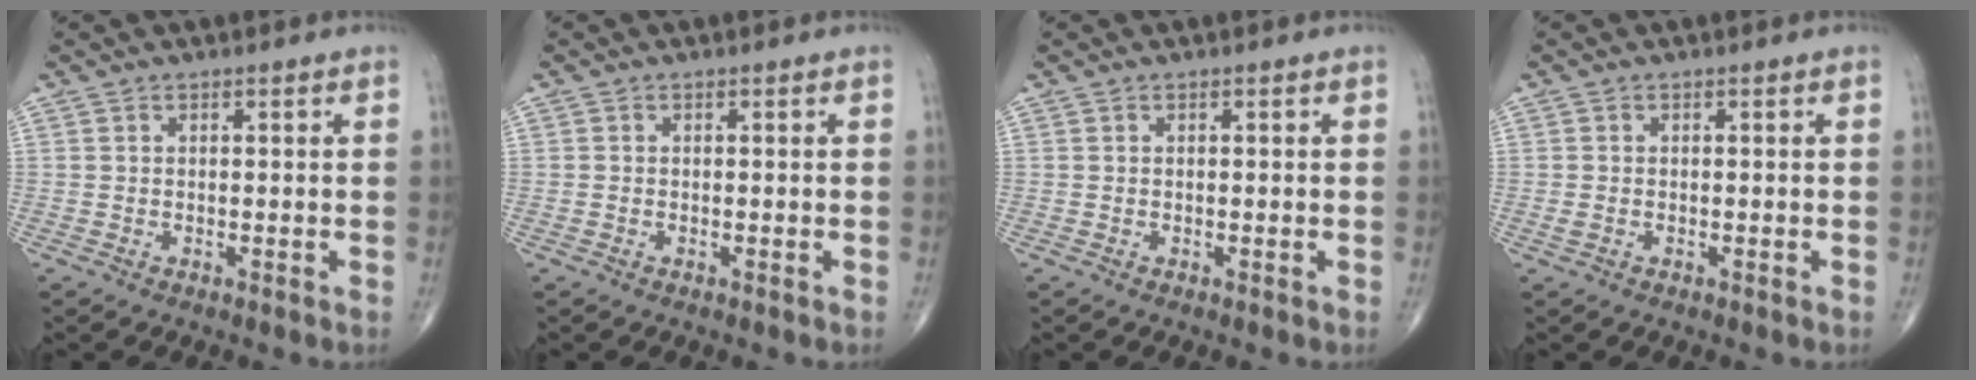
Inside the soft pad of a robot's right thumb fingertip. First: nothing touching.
{"total": 0.0}
{"total": 0.0}
{"total": 1.0, "force": [-0.3, 0.7, 0.7], "torque": [-0.020, 0.003, -0.004]}